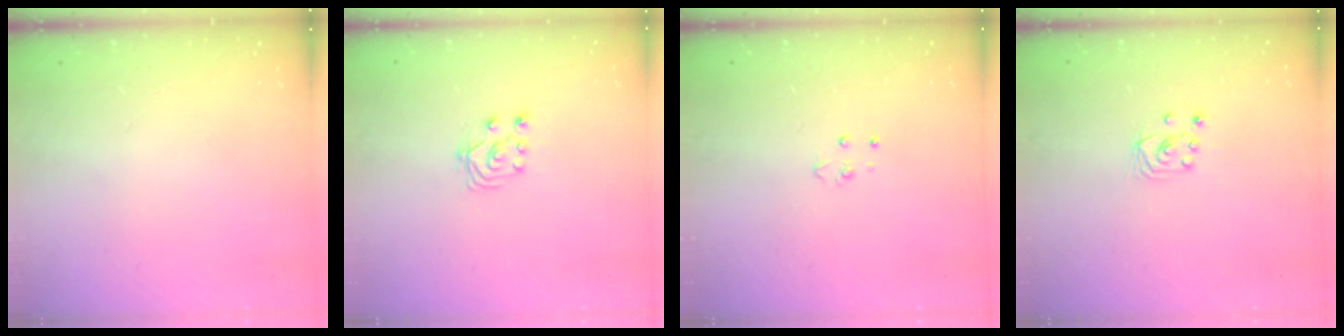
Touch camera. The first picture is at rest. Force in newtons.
{"total": 3.1, "press": 3.0, "slide": 0.7}
{"total": 3.6, "press": 3.6, "slide": 0.4}
{"total": 3.0, "press": 3.0, "slide": 0.2}